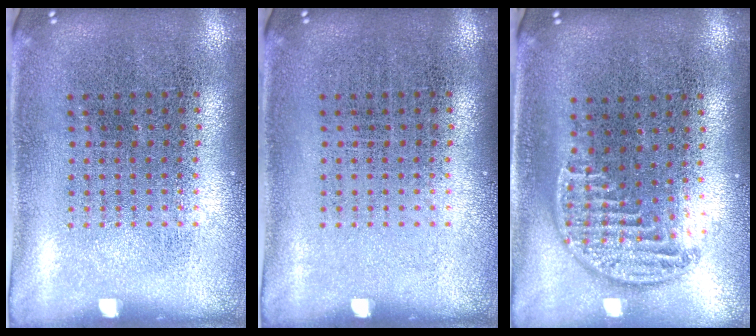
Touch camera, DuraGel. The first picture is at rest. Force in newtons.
{"total": 0.0}
{"total": 1.2, "press": 1.0, "slide": 0.7}